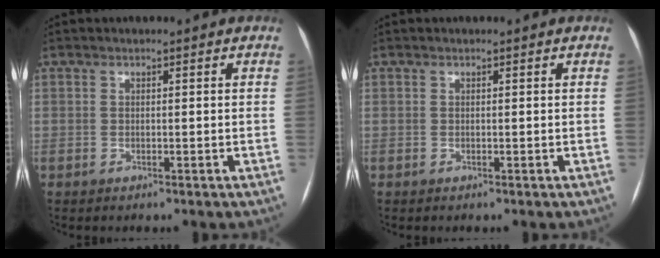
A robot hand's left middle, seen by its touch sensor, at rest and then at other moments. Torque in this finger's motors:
{"motor_torque": [0.04, -0.19, 0.00, 0.01]}